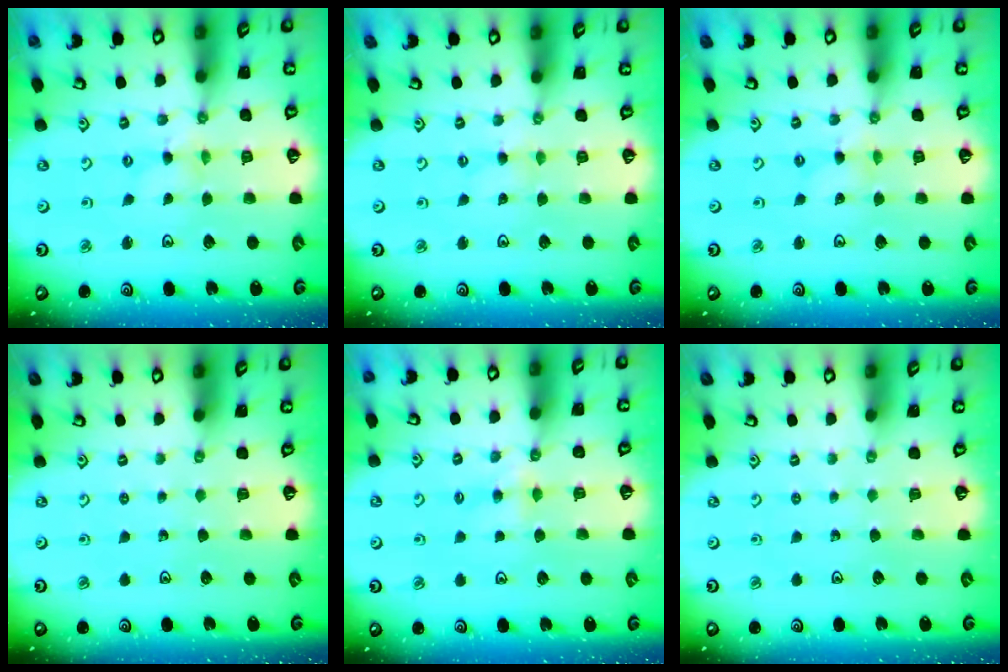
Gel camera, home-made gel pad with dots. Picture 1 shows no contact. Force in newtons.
{"total": 1.7, "press": 1.7, "slide": 0.3}
{"total": 1.5, "press": 1.5, "slide": 0.1}
{"total": 0.0}
{"total": 3.7, "press": 3.7, "slide": 0.3}
{"total": 0.0}